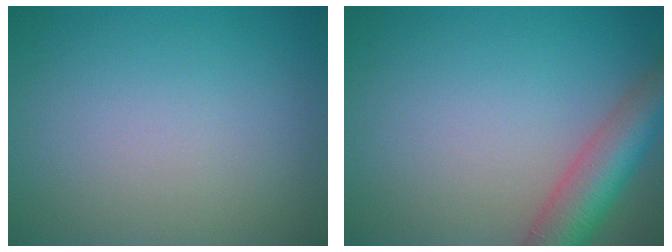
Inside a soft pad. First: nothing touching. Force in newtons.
{"total": 6.0, "press": 6.0, "slide": 0.4}